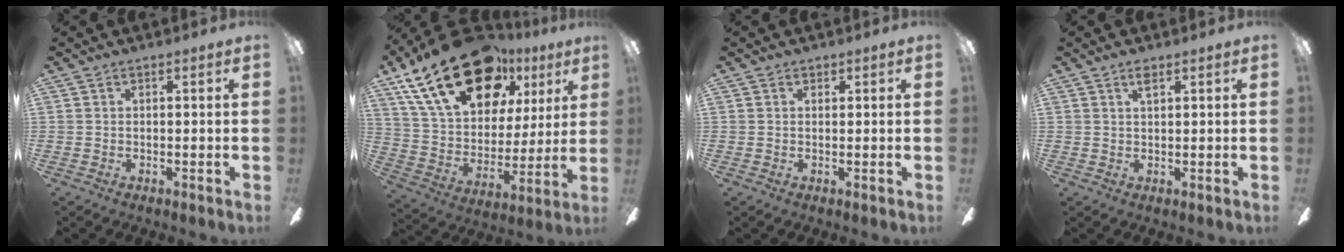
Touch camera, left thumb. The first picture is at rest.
{"total": 26.9, "force": [16.0, 14.7, 15.9], "torque": [-0.278, -0.082, 0.290]}
{"total": 0.8, "force": [0.6, 0.6, 0.1], "torque": [-0.003, 0.003, 0.011]}
{"total": 1.9, "force": [1.3, 0.5, 1.3], "torque": [-0.023, 0.000, 0.021]}